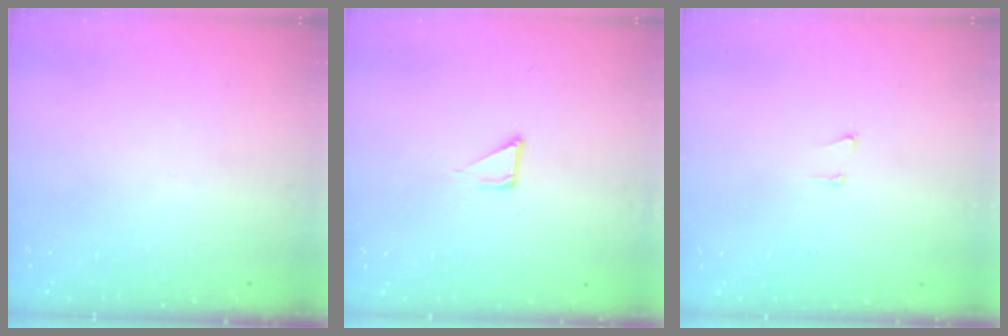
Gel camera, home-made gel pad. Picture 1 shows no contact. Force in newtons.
{"total": 2.3, "press": 2.3, "slide": 0.1}
{"total": 4.1, "press": 3.2, "slide": 2.7}